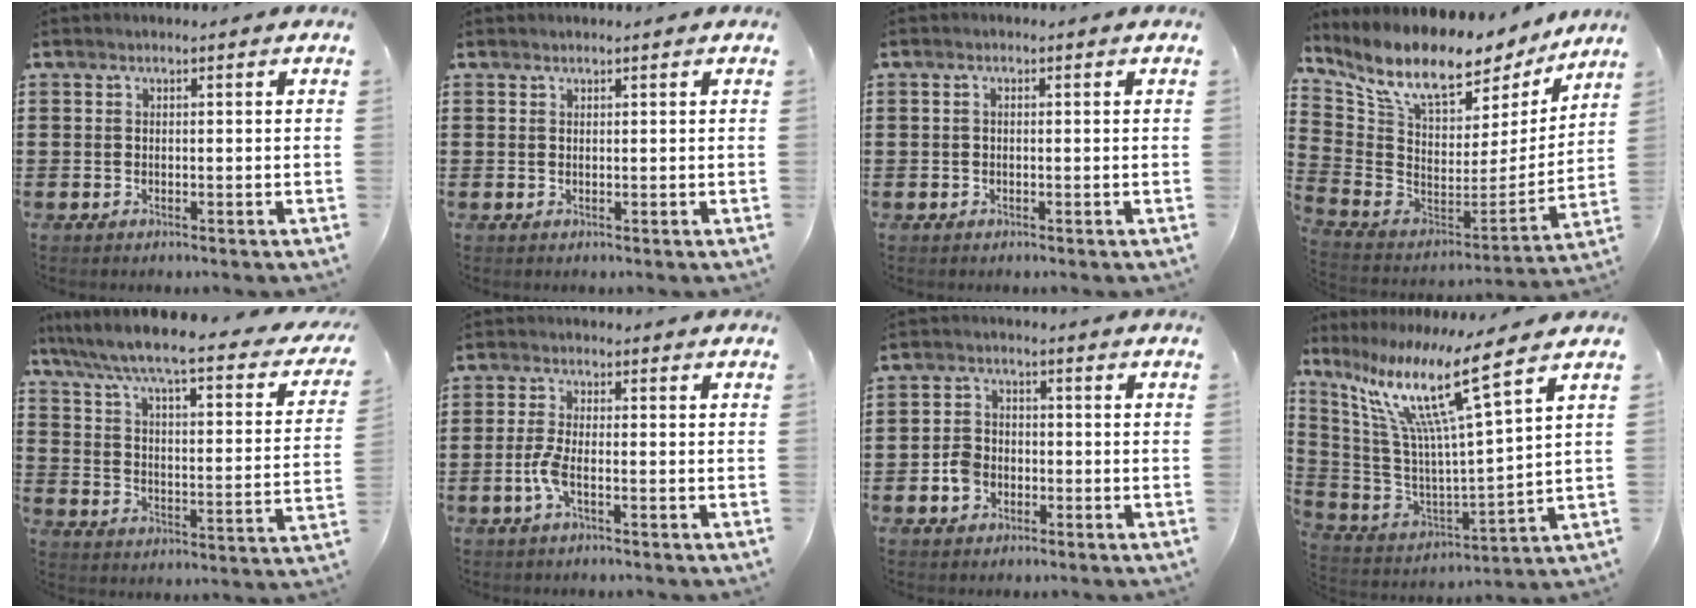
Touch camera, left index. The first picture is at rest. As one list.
[{"total": 0.7, "force": [0.6, 0.2, -0.1], "torque": [-0.001, 0.000, 0.013]}, {"total": 0.7, "force": [-0.2, 0.3, 0.5], "torque": [-0.012, -0.001, -0.003]}, {"total": 10.3, "force": [8.1, 3.6, 5.4], "torque": [-0.128, -0.066, 0.139]}, {"total": 6.3, "force": [5.2, -0.3, 3.7], "torque": [-0.095, -0.048, 0.079]}, {"total": 3.4, "force": [-1.1, 0.9, 3.1], "torque": [-0.076, -0.005, -0.024]}, {"total": 3.8, "force": [-1.5, 2.9, 1.8], "torque": [-0.044, 0.005, -0.031]}, {"total": 13.9, "force": [8.3, 0.6, 11.1], "torque": [-0.253, -0.051, 0.124]}]